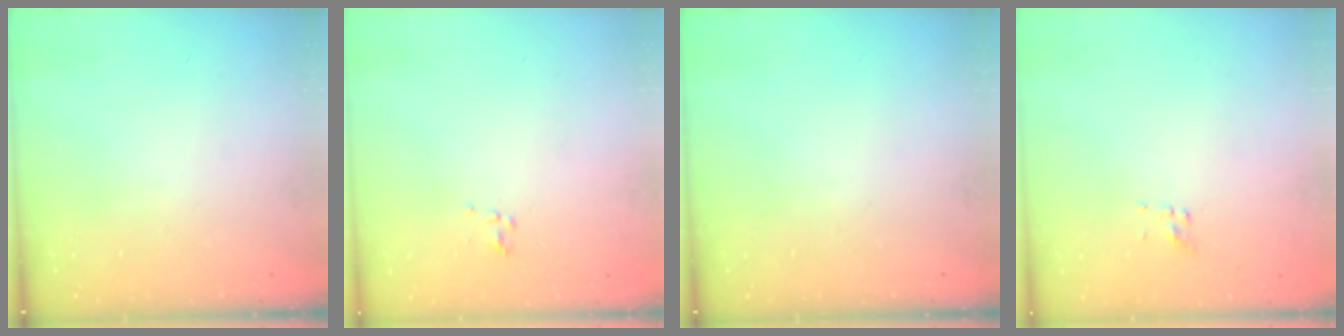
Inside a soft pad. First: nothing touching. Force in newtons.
{"total": 2.5, "press": 2.2, "slide": 1.3}
{"total": 0.0}
{"total": 2.8, "press": 2.4, "slide": 1.5}